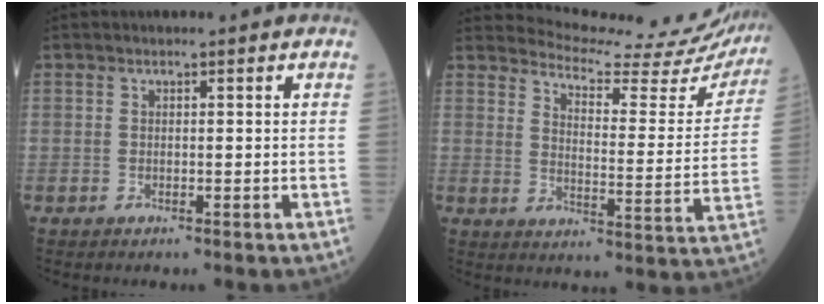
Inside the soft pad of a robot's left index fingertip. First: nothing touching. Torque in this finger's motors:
{"motor_torque": [0.57, -1.57, -0.49, 0.01]}